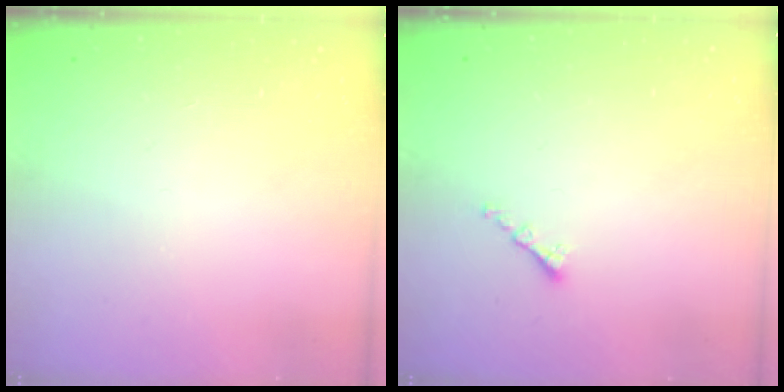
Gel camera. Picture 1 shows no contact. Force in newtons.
{"total": 0.8, "press": 0.8, "slide": 0.2}